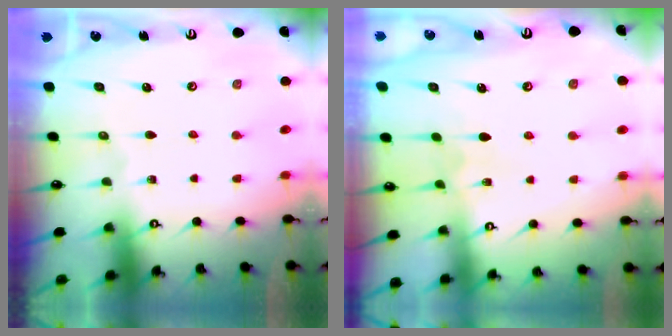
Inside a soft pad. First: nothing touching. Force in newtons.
{"total": 3.3, "press": 3.3, "slide": 0.3}